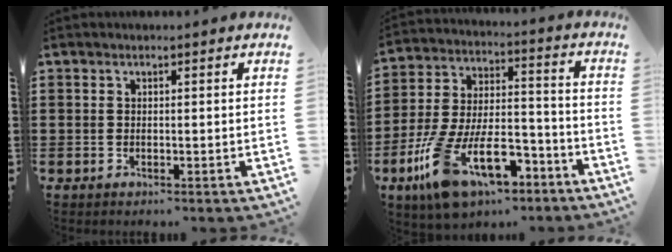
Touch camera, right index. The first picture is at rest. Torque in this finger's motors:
{"motor_torque": [2.14, 0.00, 1.05, 0.21]}